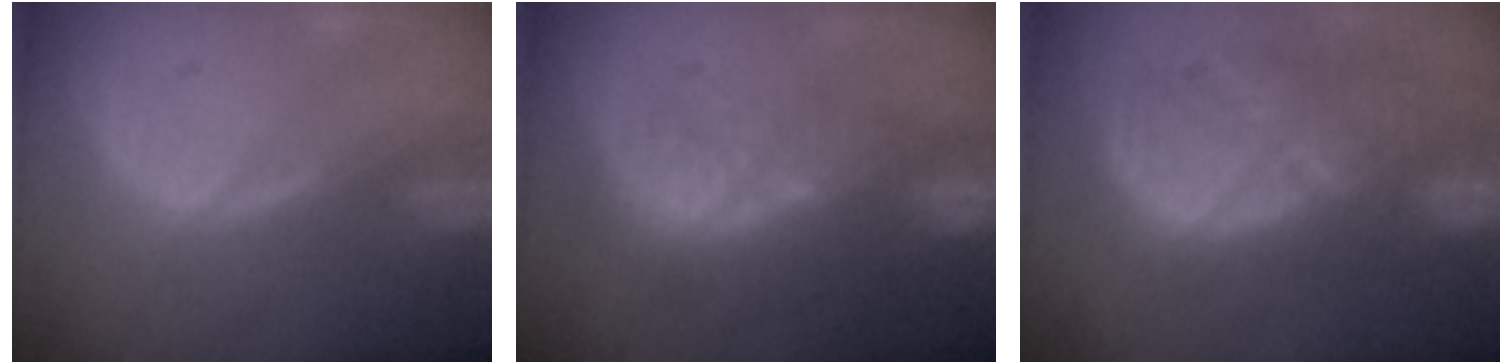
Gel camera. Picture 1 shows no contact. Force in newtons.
{"total": 9.3, "press": 8.7, "slide": 3.4}
{"total": 12.0, "press": 11.3, "slide": 4.1}